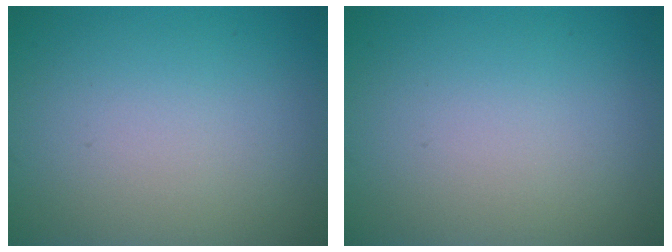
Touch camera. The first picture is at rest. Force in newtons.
{"total": 0.0}